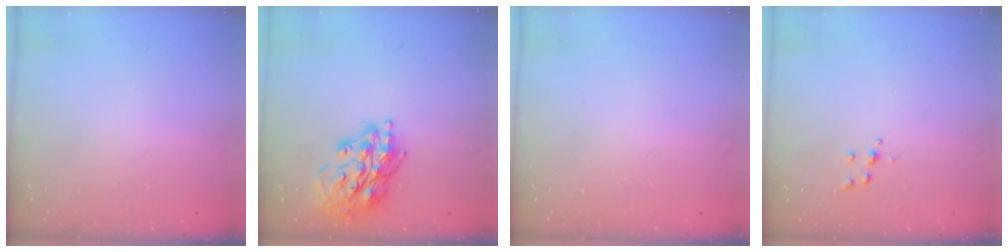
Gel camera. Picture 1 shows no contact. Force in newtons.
{"total": 17.5, "press": 17.4, "slide": 1.8}
{"total": 0.0}
{"total": 3.9, "press": 3.8, "slide": 0.4}